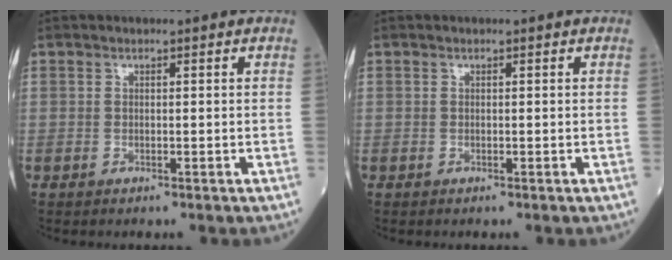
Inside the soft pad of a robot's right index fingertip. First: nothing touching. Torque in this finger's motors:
{"motor_torque": [0.00, 0.00, 0.00, 0.00]}